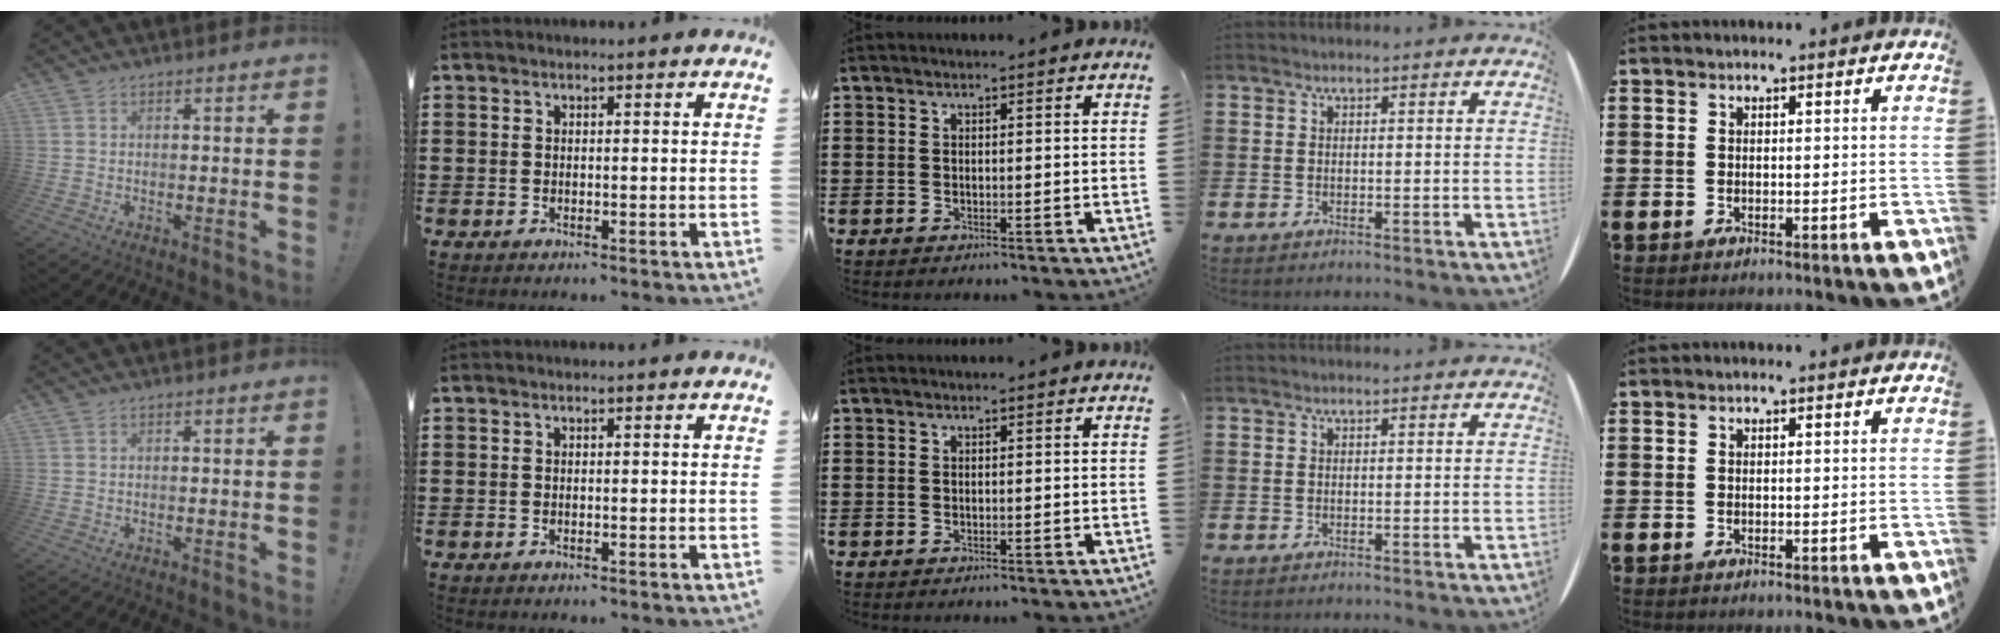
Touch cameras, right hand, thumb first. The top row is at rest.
{}